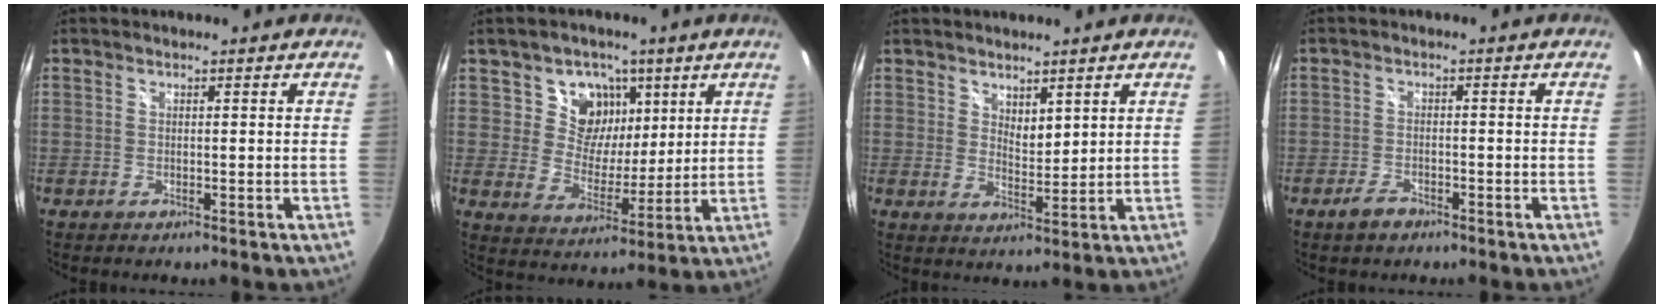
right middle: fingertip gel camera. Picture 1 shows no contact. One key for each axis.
{"total": 9.7, "fx": 4.5, "fy": 8.0, "fz": 3.2, "tx": -0.058, "ty": -0.007, "tz": 0.075}
{"total": 3.4, "fx": 2.6, "fy": 1.4, "fz": 1.6, "tx": -0.019, "ty": -0.003, "tz": 0.046}
{"total": 2.8, "fx": -2.2, "fy": 1.3, "fz": 1.3, "tx": -0.032, "ty": 0.000, "tz": -0.038}